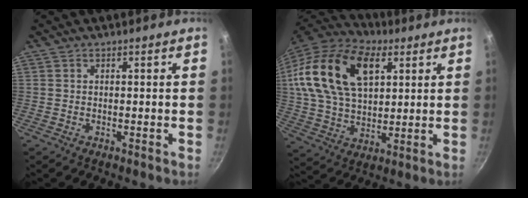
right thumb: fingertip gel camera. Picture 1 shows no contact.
{"total": 23.8, "force": [8.6, 14.4, 17.0], "torque": [-0.305, -0.003, 0.149]}